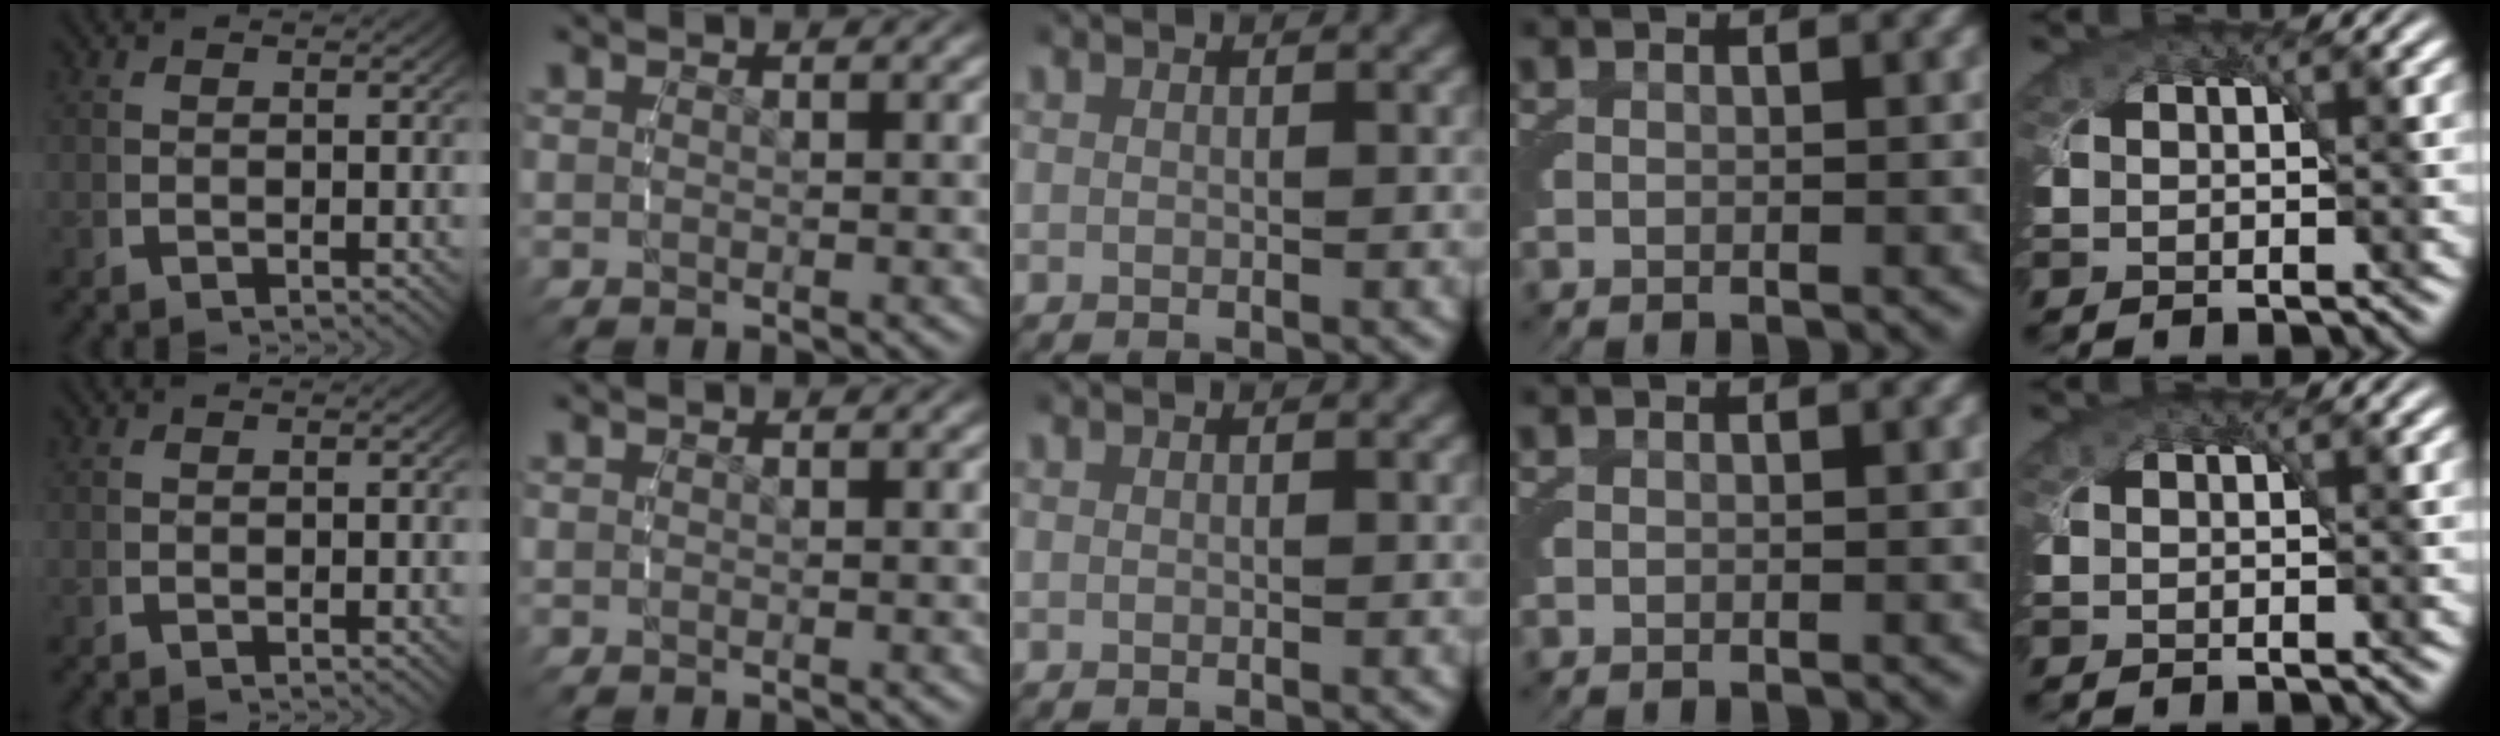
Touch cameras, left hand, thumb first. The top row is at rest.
{}